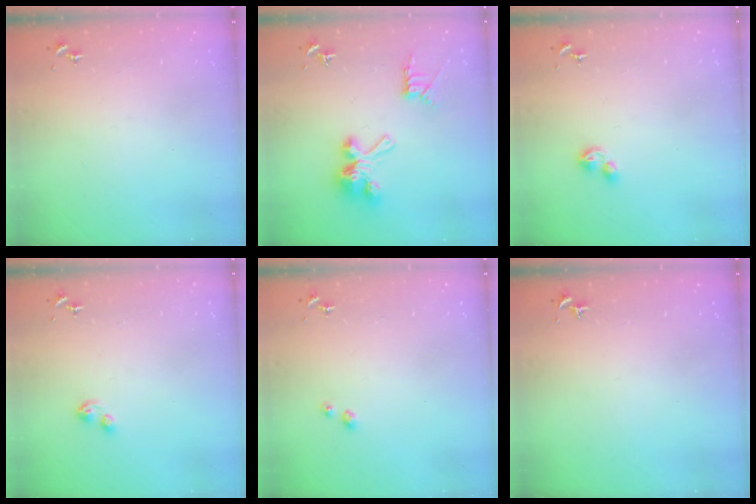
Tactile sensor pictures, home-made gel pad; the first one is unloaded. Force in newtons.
{"total": 14.2, "press": 14.2, "slide": 0.3}
{"total": 5.0, "press": 5.0, "slide": 0.6}
{"total": 4.4, "press": 4.4, "slide": 0.4}
{"total": 3.1, "press": 3.0, "slide": 0.3}
{"total": 0.0}